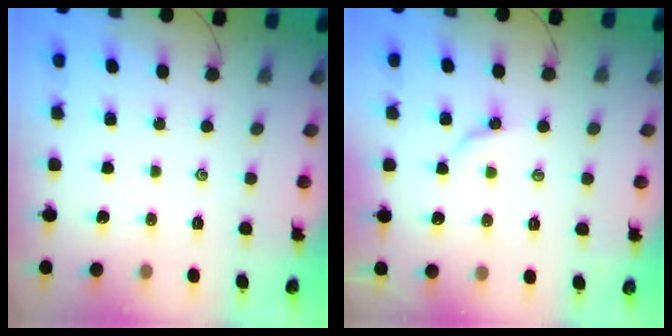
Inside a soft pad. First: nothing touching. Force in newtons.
{"total": 2.5, "press": 2.4, "slide": 0.4}